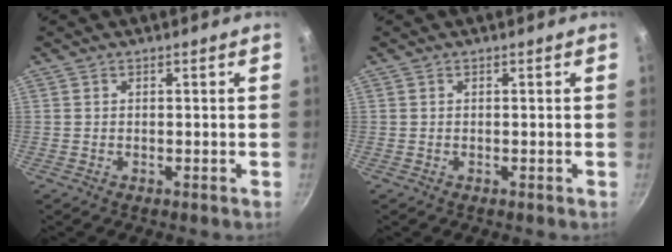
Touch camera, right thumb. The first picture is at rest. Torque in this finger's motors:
{"motor_torque": [0.00, 0.00, -0.01, 0.00, 0.02]}